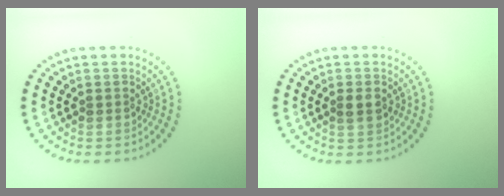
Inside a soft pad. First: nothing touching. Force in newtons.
{"total": 1.3, "press": 1.3, "slide": 0.2}